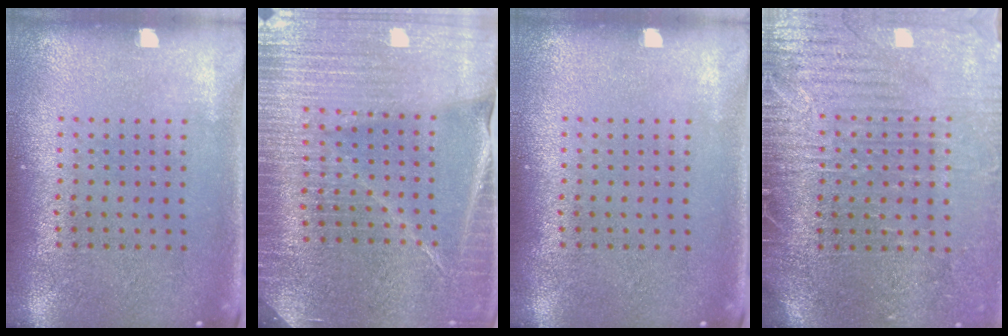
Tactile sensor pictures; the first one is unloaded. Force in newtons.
{"total": 4.3, "press": 4.1, "slide": 1.5}
{"total": 0.0}
{"total": 3.7, "press": 3.3, "slide": 1.6}